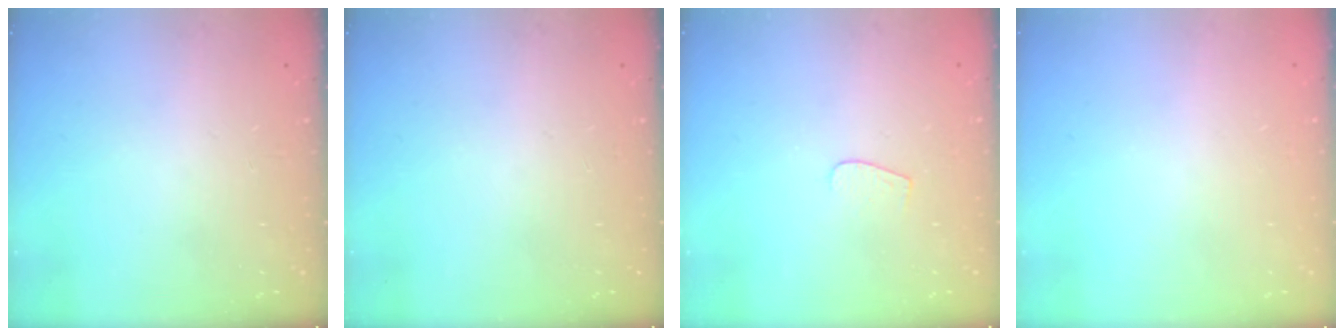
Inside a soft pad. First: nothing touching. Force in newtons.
{"total": 0.0}
{"total": 3.7, "press": 3.7, "slide": 0.3}
{"total": 0.6, "press": 0.5, "slide": 0.2}